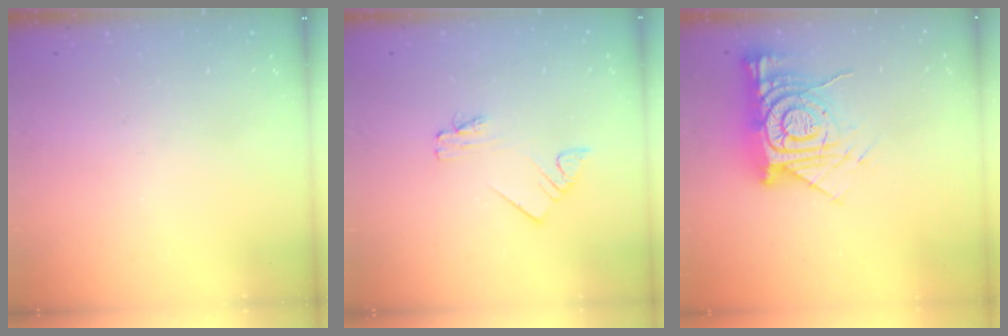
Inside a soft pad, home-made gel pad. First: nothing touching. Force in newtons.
{"total": 1.9, "press": 1.9, "slide": 0.1}
{"total": 16.1, "press": 16.0, "slide": 1.6}